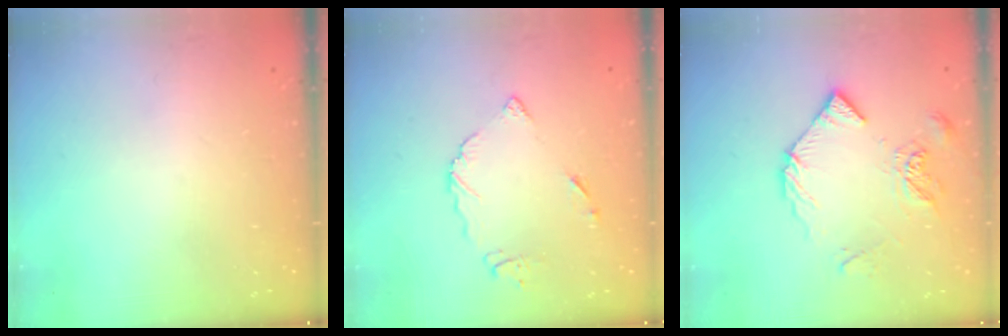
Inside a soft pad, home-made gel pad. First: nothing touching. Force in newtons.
{"total": 6.9, "press": 6.9, "slide": 0.1}
{"total": 9.0, "press": 9.0, "slide": 0.9}